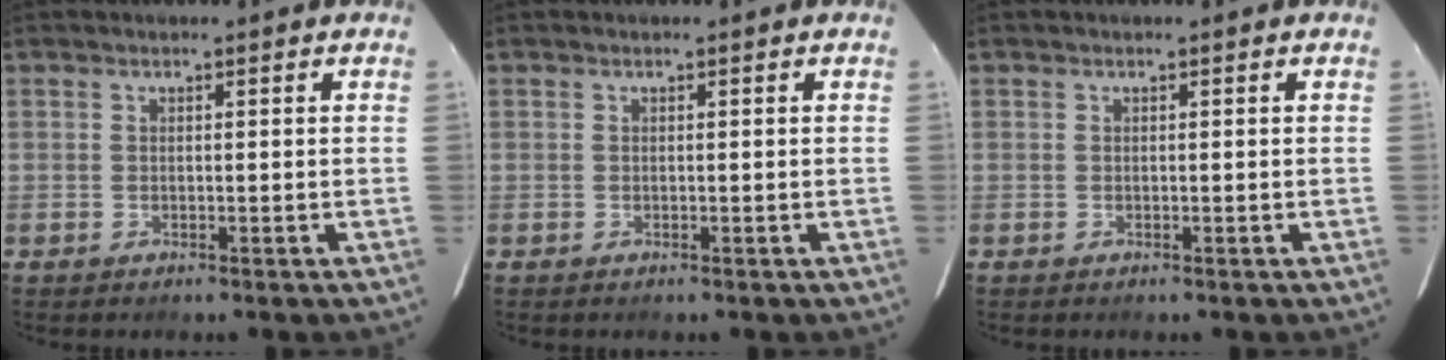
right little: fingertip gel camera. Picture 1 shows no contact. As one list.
[{"total": 0.0}, {"total": 0.0}]